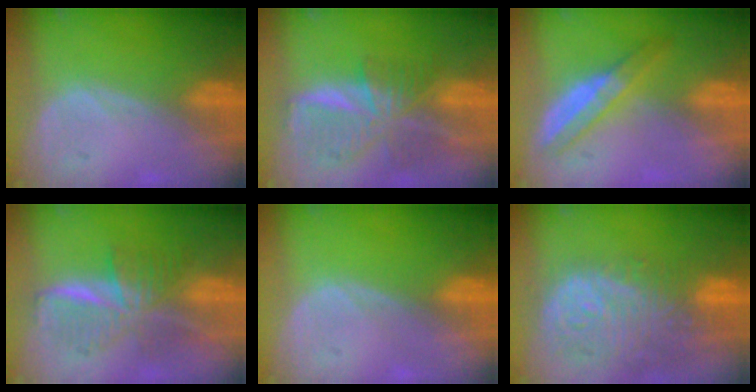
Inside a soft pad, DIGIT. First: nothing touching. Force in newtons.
{"total": 9.2, "press": 8.0, "slide": 4.5}
{"total": 6.2, "press": 5.4, "slide": 3.1}
{"total": 7.7, "press": 7.7, "slide": 0.3}
{"total": 0.0}
{"total": 14.2, "press": 11.7, "slide": 8.1}